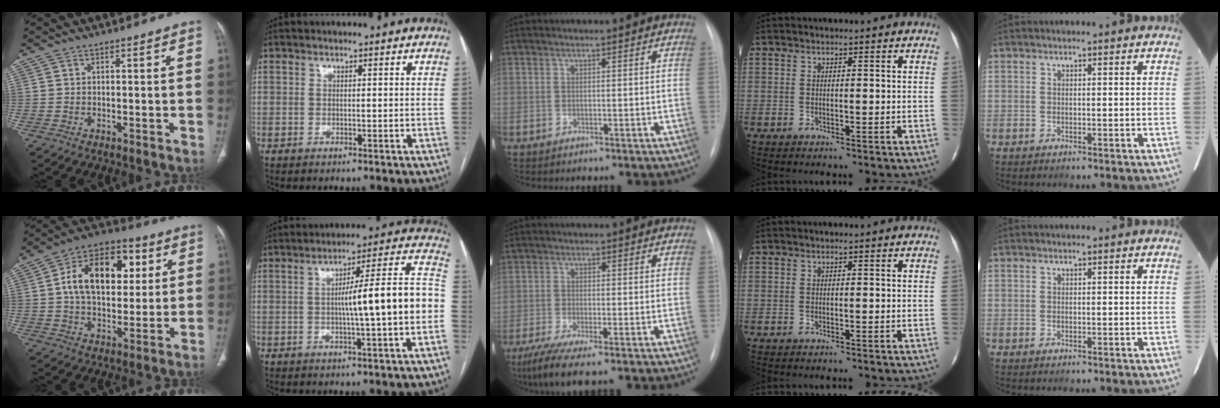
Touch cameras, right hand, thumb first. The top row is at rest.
{"thumb": {"total": 17.9, "force": [4.0, 11.1, 13.5], "torque": [-0.191, 0.012, 0.061]}, "index": {"total": 13.3, "force": [-1.7, 0.1, 13.2], "torque": [-0.185, 0.031, -0.027]}, "middle": {"total": 6.5, "force": [-4.5, 0.5, 4.7], "torque": [-0.089, -0.020, -0.079]}}